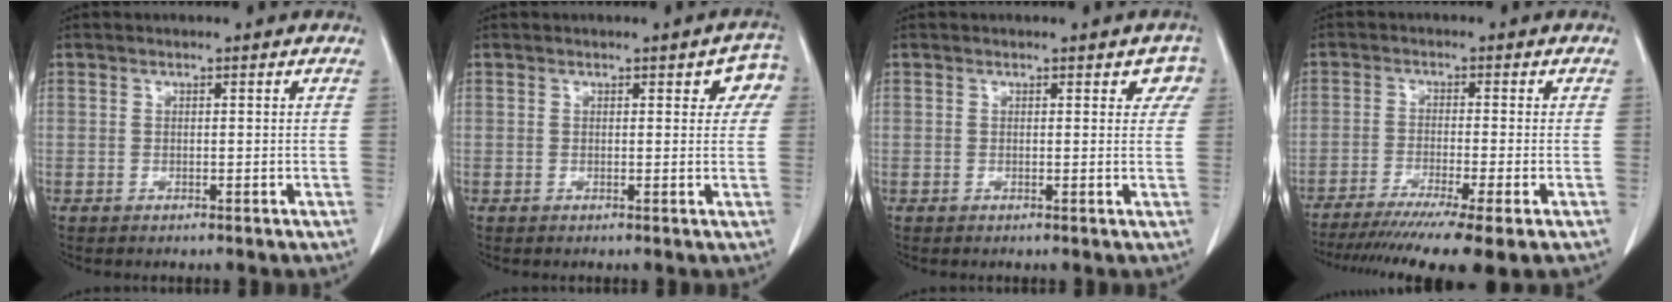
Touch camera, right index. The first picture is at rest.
{"total": 3.7, "force": [1.5, 1.7, 3.0], "torque": [-0.020, 0.009, 0.009]}
{"total": 2.8, "force": [1.4, 1.6, 1.8], "torque": [-0.004, 0.007, 0.009]}
{"total": 13.8, "force": [-10.5, -0.5, 8.9], "torque": [-0.129, -0.036, -0.165]}